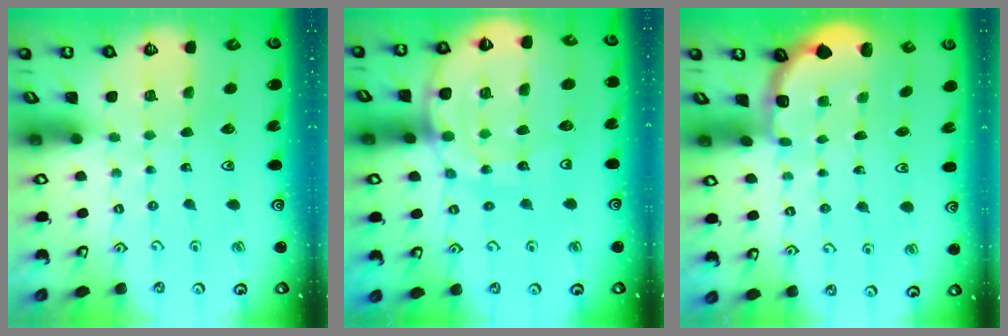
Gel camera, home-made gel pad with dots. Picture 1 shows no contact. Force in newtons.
{"total": 17.1, "press": 16.9, "slide": 2.1}
{"total": 1.8, "press": 1.6, "slide": 0.7}